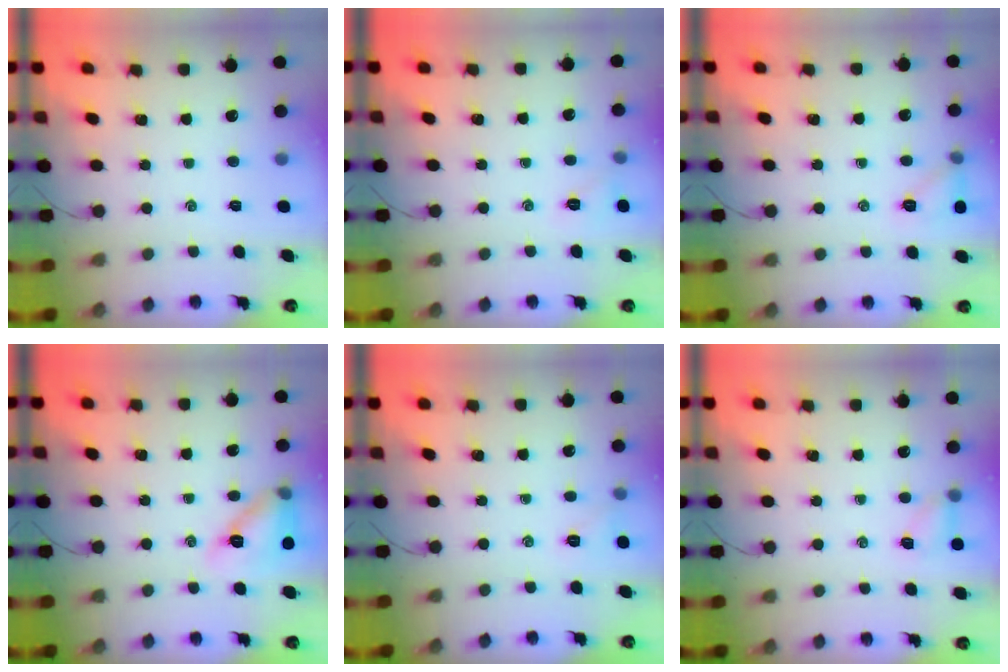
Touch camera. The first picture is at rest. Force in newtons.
{"total": 5.4, "press": 5.2, "slide": 1.6}
{"total": 7.2, "press": 7.1, "slide": 1.4}
{"total": 12.4, "press": 12.0, "slide": 3.1}
{"total": 5.3, "press": 5.1, "slide": 1.3}
{"total": 5.1, "press": 4.9, "slide": 1.1}